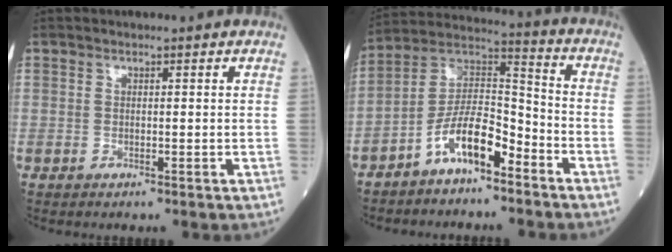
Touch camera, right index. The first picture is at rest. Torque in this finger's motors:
{"motor_torque": [0.37, -0.40, 0.79, 0.17]}